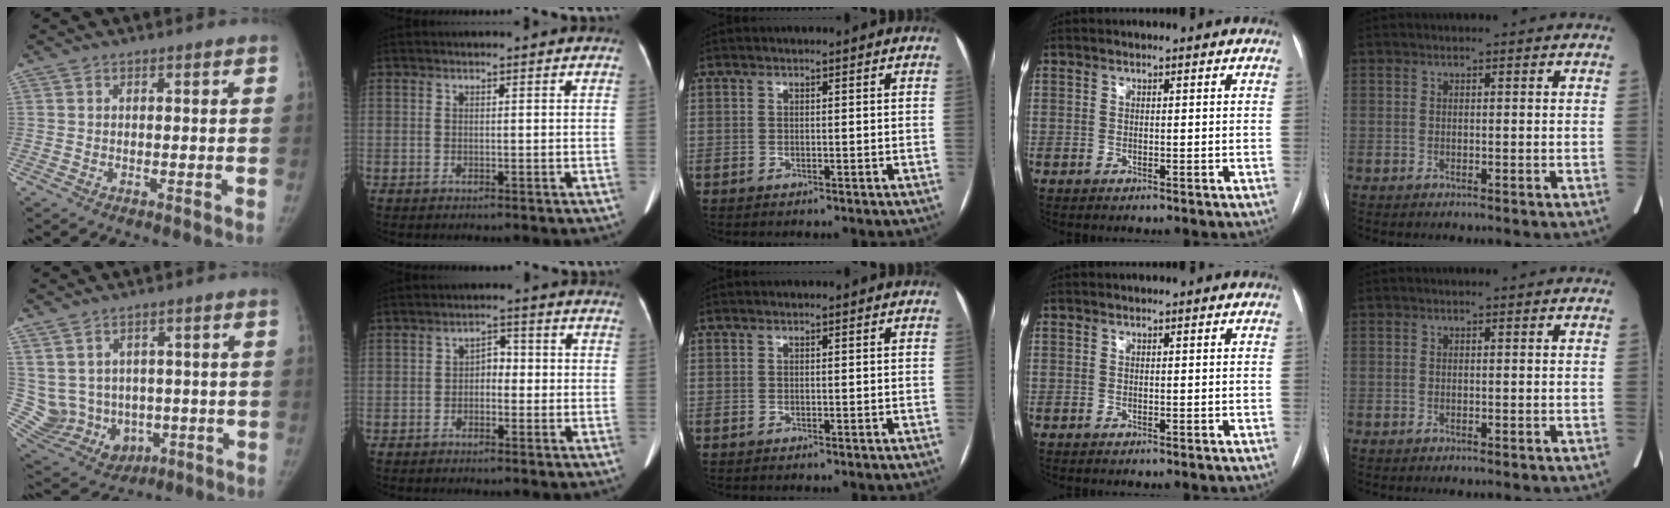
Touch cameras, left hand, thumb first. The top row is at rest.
{"thumb": {"total": 12.0, "force": [-0.2, 10.8, 5.3], "torque": [-0.087, 0.013, 0.035]}, "index": {"total": 3.2, "force": [-0.5, 2.0, 2.4], "torque": [-0.036, 0.020, -0.012]}}